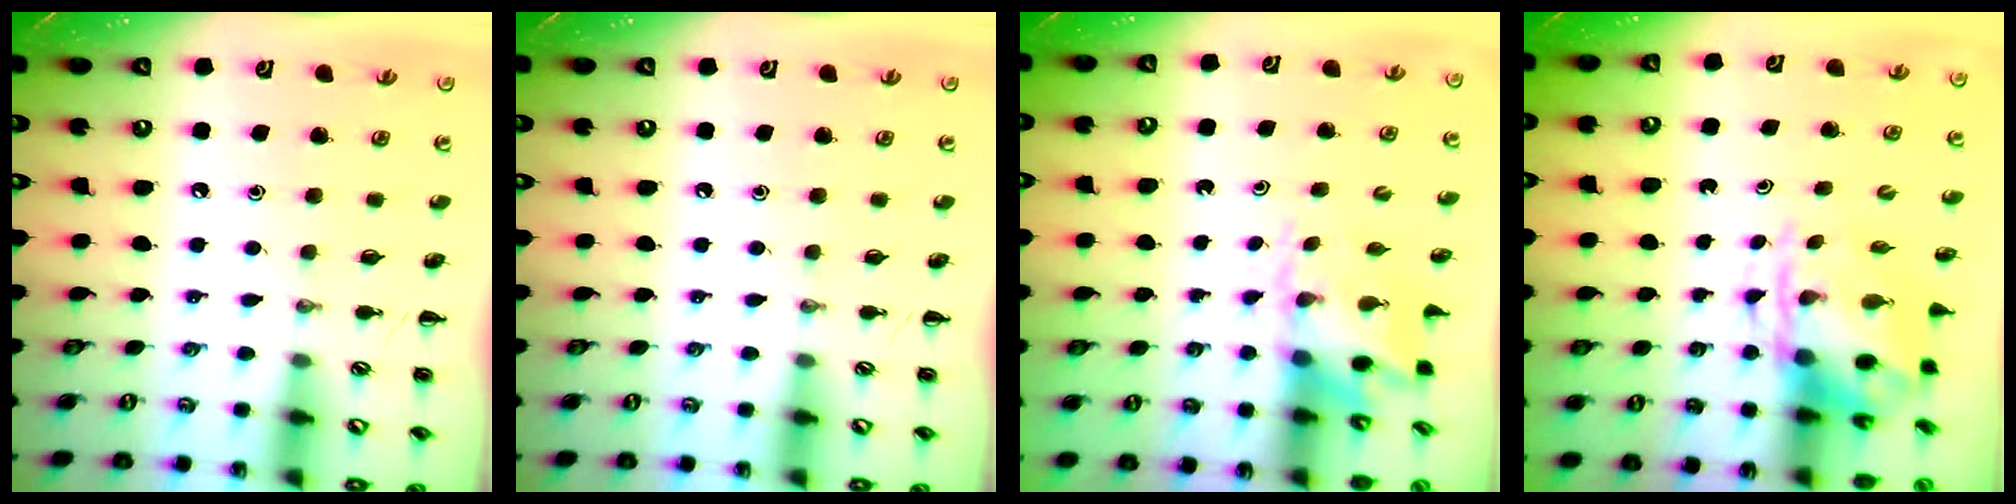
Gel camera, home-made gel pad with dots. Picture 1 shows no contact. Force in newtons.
{"total": 0.0}
{"total": 2.9, "press": 2.8, "slide": 0.7}
{"total": 5.8, "press": 5.7, "slide": 1.1}